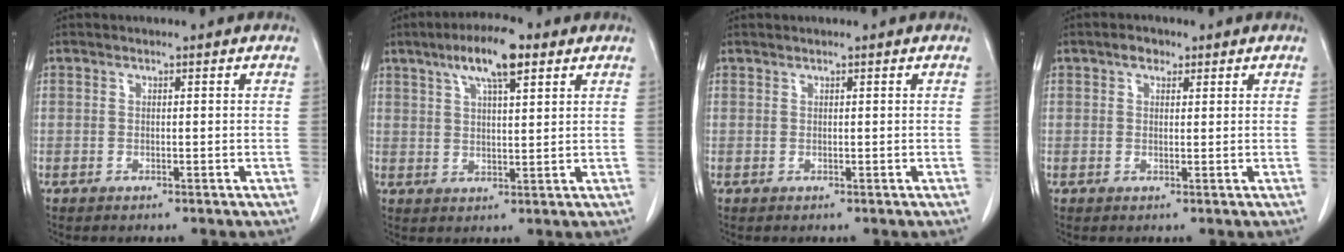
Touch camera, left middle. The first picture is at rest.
{"total": 8.4, "force": [4.9, 1.8, 6.6], "torque": [-0.120, 0.016, 0.081]}
{"total": 0.0}
{"total": 1.9, "force": [1.1, 1.2, 0.9], "torque": [-0.018, 0.008, 0.016]}